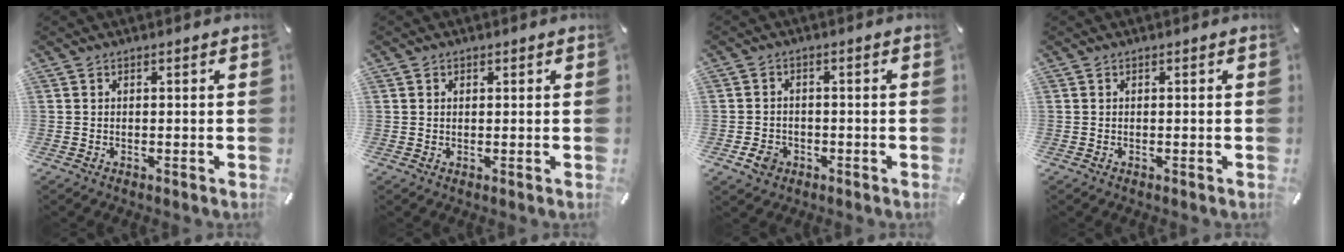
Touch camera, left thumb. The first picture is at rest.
{"total": 0.8, "force": [0.4, 0.7, 0.1], "torque": [-0.001, 0.004, 0.006]}
{"total": 4.2, "force": [-1.9, 3.5, 1.5], "torque": [-0.021, 0.004, -0.036]}
{"total": 0.0}